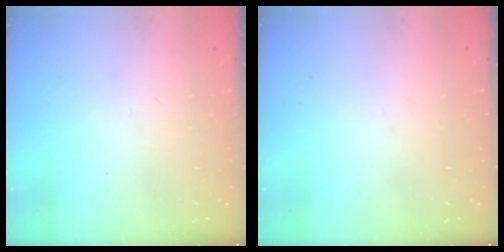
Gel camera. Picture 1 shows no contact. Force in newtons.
{"total": 0.0}